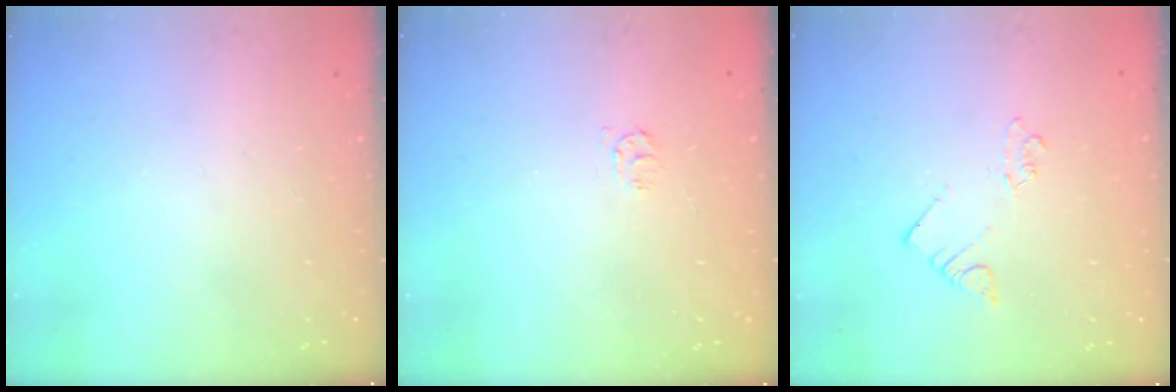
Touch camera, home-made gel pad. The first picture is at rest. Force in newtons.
{"total": 4.0, "press": 3.9, "slide": 0.4}
{"total": 1.4, "press": 1.4, "slide": 0.1}